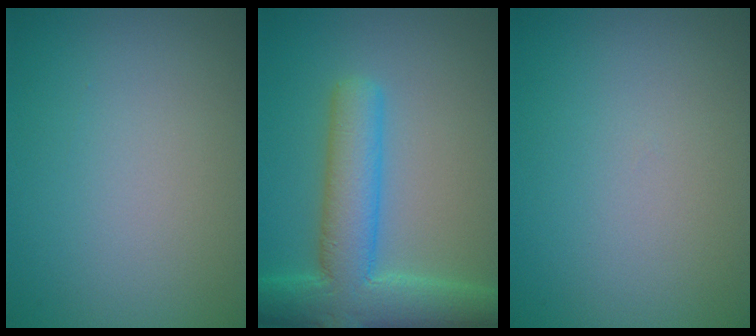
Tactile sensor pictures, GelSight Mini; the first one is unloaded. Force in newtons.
{"total": 7.5, "press": 7.5, "slide": 0.2}
{"total": 0.0}